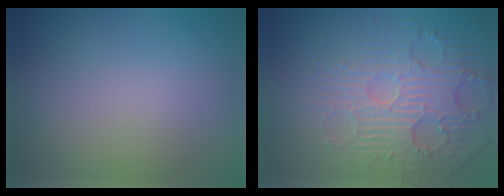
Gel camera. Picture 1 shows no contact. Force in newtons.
{"total": 4.5, "press": 4.1, "slide": 2.0}